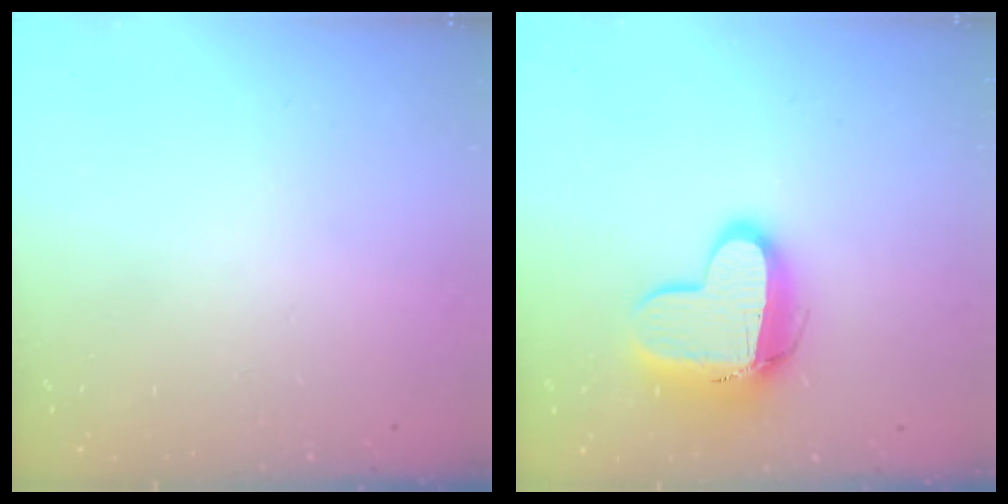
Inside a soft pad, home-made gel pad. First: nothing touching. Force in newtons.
{"total": 14.1, "press": 14.1, "slide": 1.1}